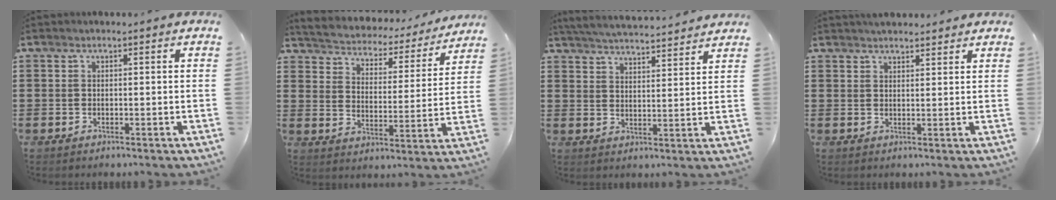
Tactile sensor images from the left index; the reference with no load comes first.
{"total": 2.7, "force": [2.6, 0.5, -0.1], "torque": [-0.021, -0.027, 0.033]}
{"total": 4.7, "force": [4.7, -0.4, 0.6], "torque": [-0.031, -0.030, 0.081]}
{"total": 2.2, "force": [2.2, 0.3, 0.0], "torque": [-0.006, 0.001, 0.042]}